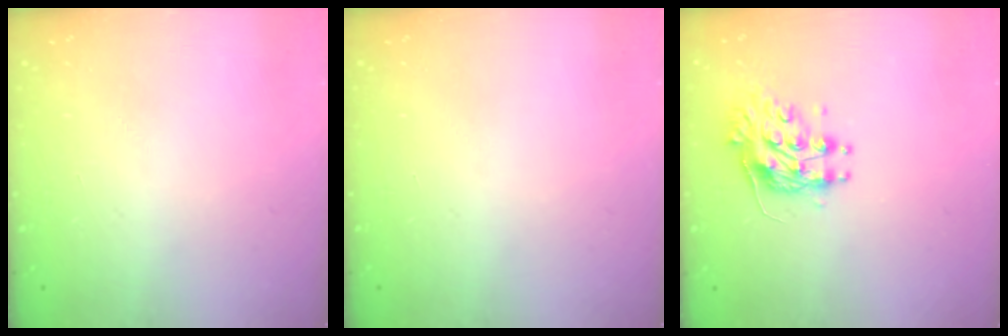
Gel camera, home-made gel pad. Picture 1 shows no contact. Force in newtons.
{"total": 0.0}
{"total": 10.0, "press": 10.0, "slide": 0.0}